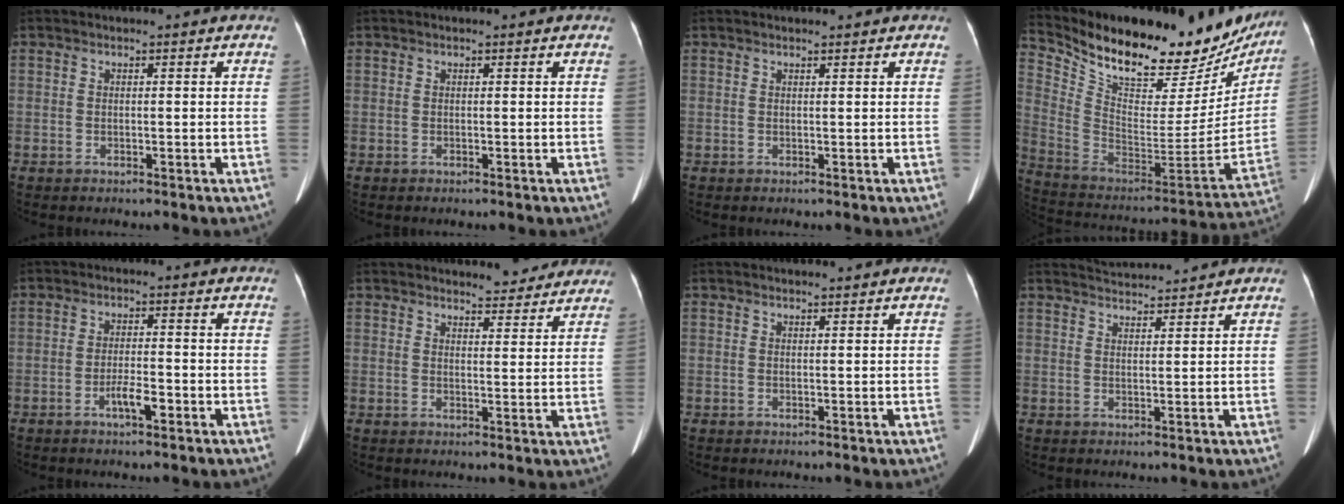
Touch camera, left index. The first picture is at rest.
{"total": 0.0}
{"total": 1.0, "force": [1.0, 0.1, 0.4], "torque": [-0.007, 0.010, 0.017]}
{"total": 32.9, "force": [26.7, 11.2, 15.6], "torque": [-0.283, -0.021, 0.386]}
{"total": 3.1, "force": [-1.6, 0.6, 2.6], "torque": [-0.046, 0.001, -0.028]}
{"total": 5.9, "force": [5.6, 1.3, 1.0], "torque": [-0.011, -0.004, 0.063]}
{"total": 1.4, "force": [1.3, 0.2, 0.5], "torque": [-0.008, 0.012, 0.022]}
{"total": 4.7, "force": [4.6, -0.4, 0.4], "torque": [-0.015, 0.019, 0.075]}